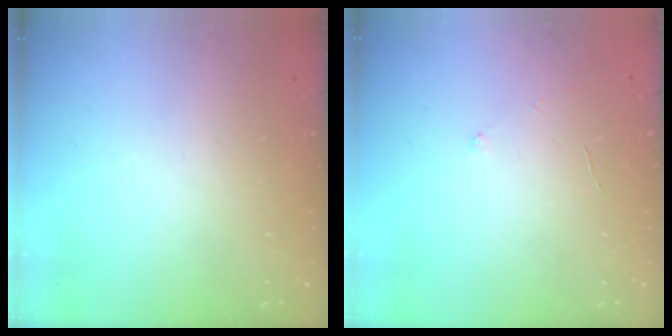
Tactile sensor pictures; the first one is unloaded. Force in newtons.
{"total": 2.8, "press": 2.8, "slide": 0.3}